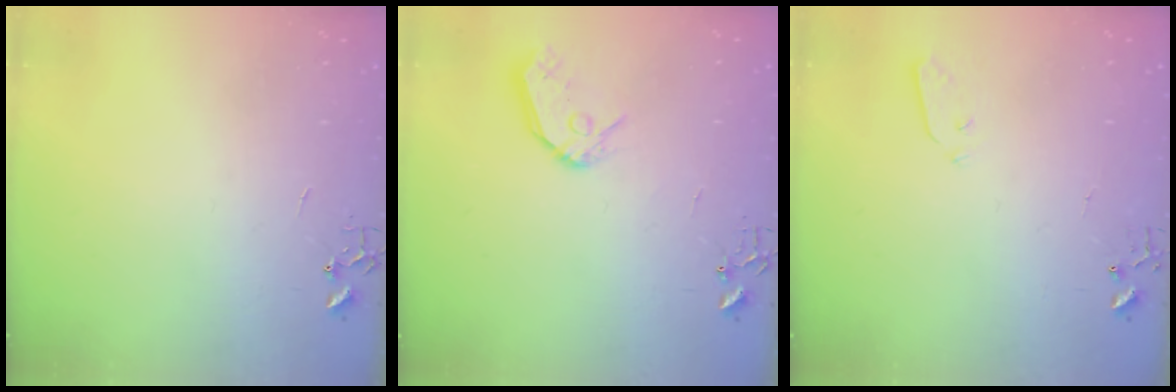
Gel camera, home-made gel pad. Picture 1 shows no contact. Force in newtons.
{"total": 10.5, "press": 10.5, "slide": 1.3}
{"total": 3.7, "press": 3.7, "slide": 0.1}